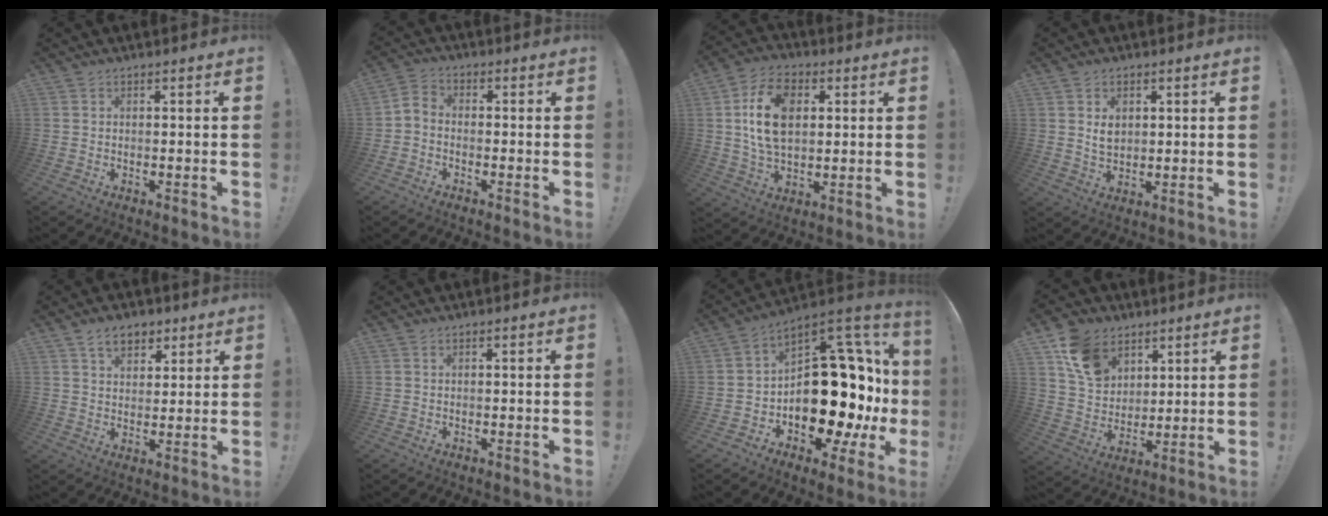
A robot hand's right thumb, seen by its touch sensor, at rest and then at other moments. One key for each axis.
{"total": 3.1, "fx": -2.3, "fy": 1.7, "fz": 1.2, "tx": -0.022, "ty": 0.008, "tz": -0.043}
{"total": 13.3, "fx": 2.6, "fy": 8.8, "fz": 9.7, "tx": -0.170, "ty": 0.005, "tz": 0.044}
{"total": 4.7, "fx": 1.6, "fy": 3.6, "fz": 2.6, "tx": -0.032, "ty": -0.005, "tz": 0.026}
{"total": 7.7, "fx": 4.6, "fy": 5.0, "fz": 3.7, "tx": -0.057, "ty": -0.013, "tz": 0.086}
{"total": 0.0}
{"total": 22.9, "fx": -3.3, "fy": 14.7, "fz": 17.3, "tx": -0.218, "ty": -0.006, "tz": -0.020}
{"total": 13.7, "fx": 7.7, "fy": 9.7, "fz": 5.8, "tx": -0.104, "ty": -0.032, "tz": 0.156}